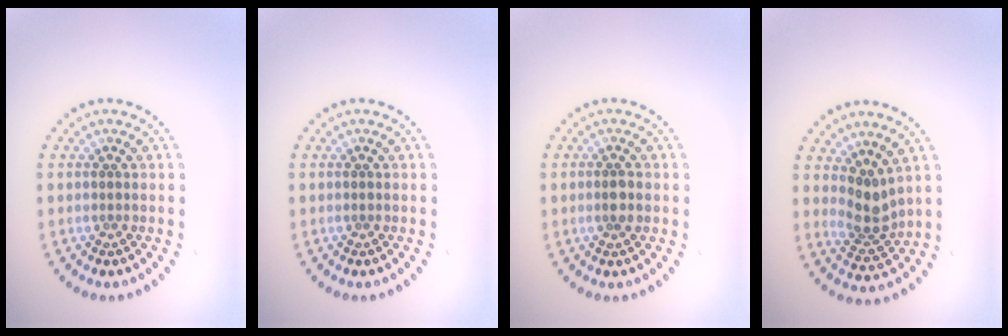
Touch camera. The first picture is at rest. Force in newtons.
{"total": 0.0}
{"total": 1.4, "press": 1.3, "slide": 0.5}
{"total": 2.9, "press": 2.2, "slide": 1.9}